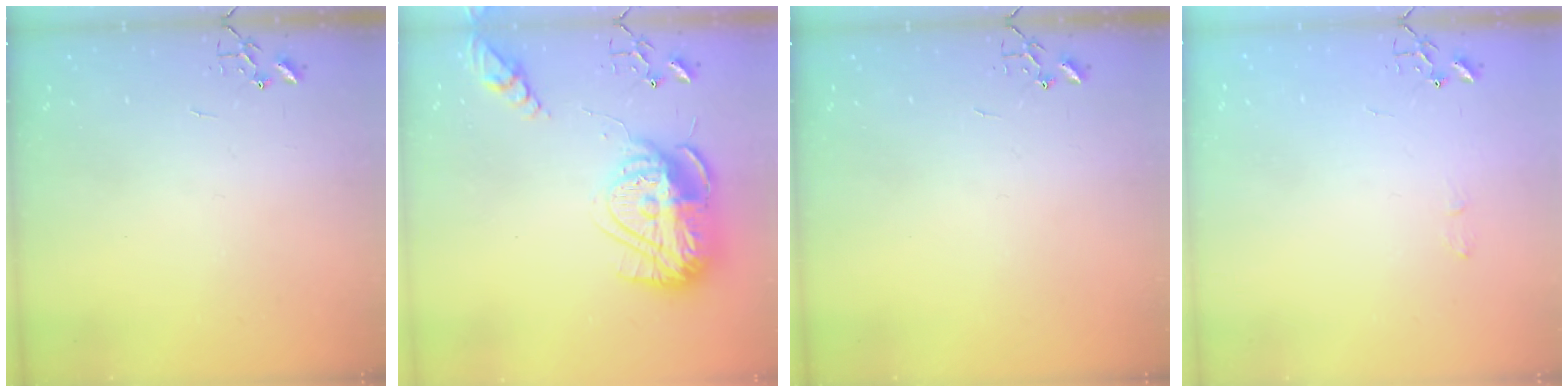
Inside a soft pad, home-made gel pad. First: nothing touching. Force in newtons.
{"total": 18.9, "press": 18.9, "slide": 1.6}
{"total": 0.0}
{"total": 4.6, "press": 4.6, "slide": 0.7}